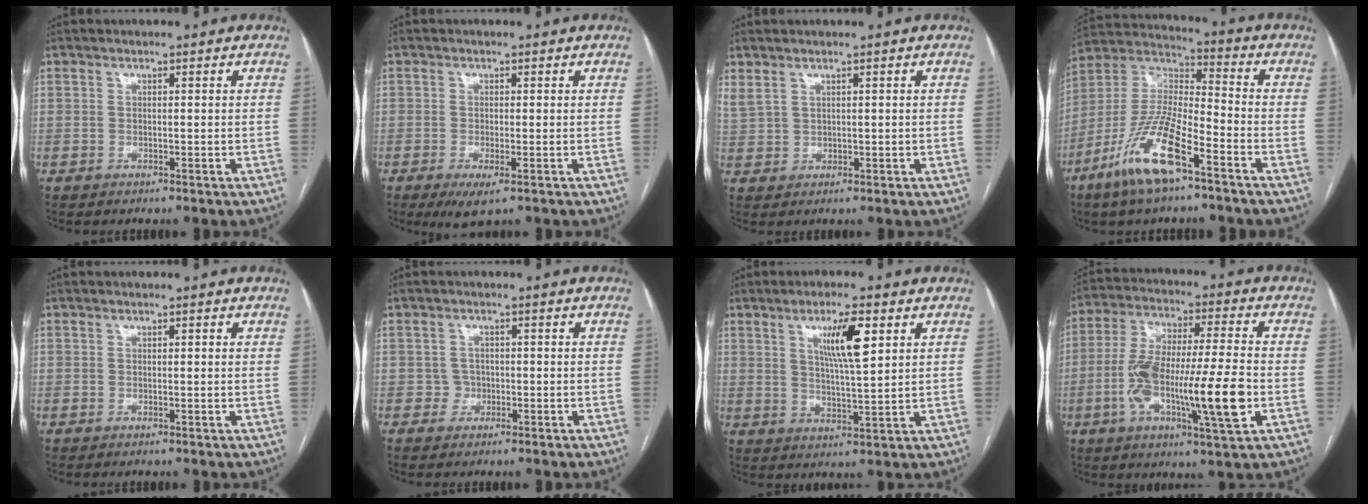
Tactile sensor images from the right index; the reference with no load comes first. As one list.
[{"total": 3.7, "force": [-1.9, 0.9, 3.1], "torque": [-0.046, -0.008, -0.025]}, {"total": 2.8, "force": [2.0, 1.3, 1.5], "torque": [-0.046, 0.014, 0.057]}, {"total": 14.8, "force": [-8.3, 3.3, 11.8], "torque": [-0.246, -0.012, -0.158]}, {"total": 0.6, "force": [0.3, 0.1, 0.5], "torque": [-0.009, 0.002, 0.002]}, {"total": 1.7, "force": [-0.6, 1.6, 0.0], "torque": [0.010, 0.009, -0.013]}, {"total": 7.9, "force": [3.4, 0.8, 7.1], "torque": [-0.127, -0.002, 0.059]}, {"total": 17.8, "force": [-4.3, 1.9, 17.2], "torque": [-0.319, -0.002, -0.071]}]